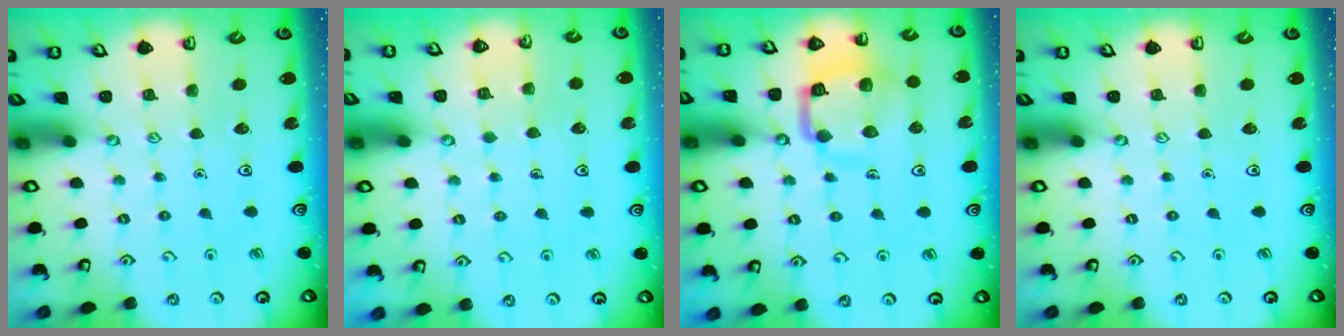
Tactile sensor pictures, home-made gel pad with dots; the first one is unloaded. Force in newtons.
{"total": 4.3, "press": 4.3, "slide": 0.3}
{"total": 13.1, "press": 13.0, "slide": 1.5}
{"total": 0.0}